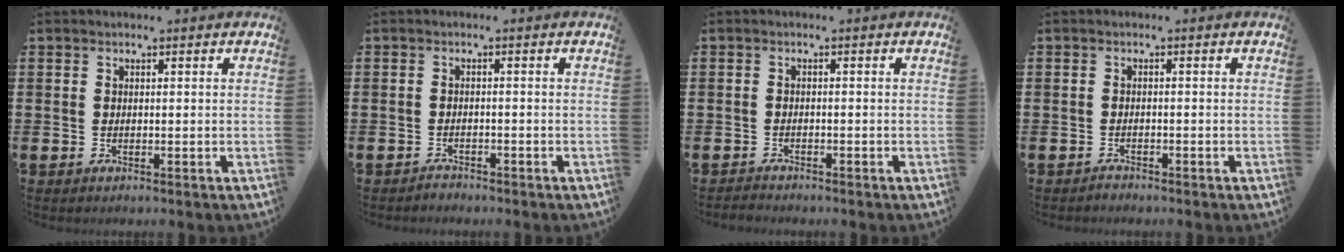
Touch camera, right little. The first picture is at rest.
{"total": 1.1, "force": [-1.1, 0.1, -0.1], "torque": [-0.001, 0.002, -0.023]}
{"total": 0.9, "force": [-0.9, 0.1, -0.1], "torque": [-0.001, 0.000, -0.018]}
{"total": 0.8, "force": [-0.8, 0.1, 0.0], "torque": [-0.001, -0.002, -0.016]}